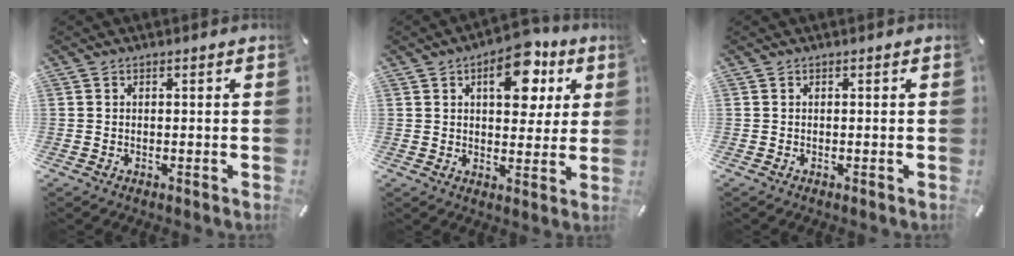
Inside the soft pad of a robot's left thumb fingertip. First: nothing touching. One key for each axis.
{"total": 13.3, "fx": 5.4, "fy": 7.6, "fz": 9.5, "tx": -0.113, "ty": -0.012, "tz": 0.087}
{"total": 0.0}